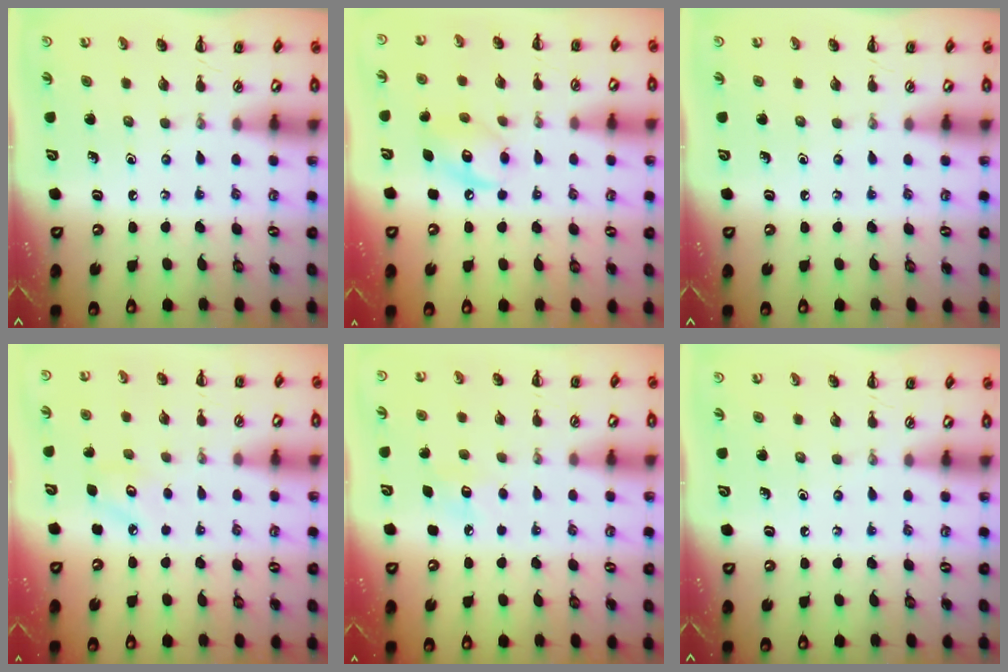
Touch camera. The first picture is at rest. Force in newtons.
{"total": 10.0, "press": 9.9, "slide": 0.8}
{"total": 0.0}
{"total": 3.2, "press": 3.1, "slide": 0.9}
{"total": 5.9, "press": 5.7, "slide": 1.4}
{"total": 0.0}